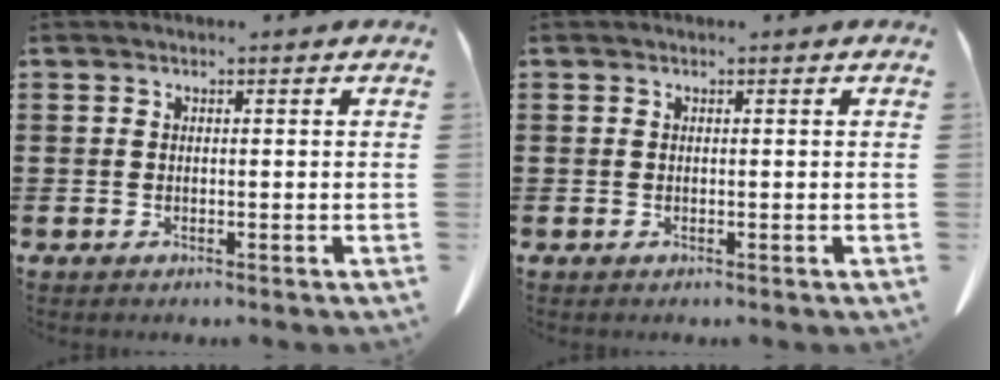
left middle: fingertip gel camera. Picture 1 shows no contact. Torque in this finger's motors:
{"motor_torque": [-0.04, -0.04, 0.02, 0.01]}